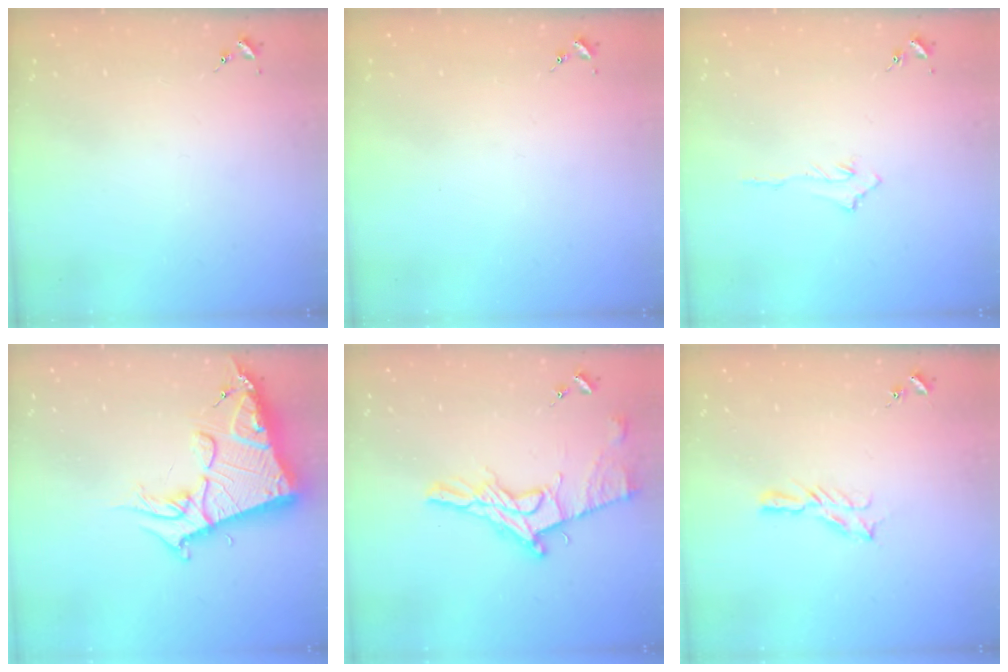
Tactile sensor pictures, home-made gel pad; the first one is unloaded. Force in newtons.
{"total": 0.0}
{"total": 3.2, "press": 3.2, "slide": 0.4}
{"total": 18.5, "press": 18.4, "slide": 1.8}
{"total": 15.6, "press": 15.5, "slide": 1.6}
{"total": 4.7, "press": 4.7, "slide": 0.5}